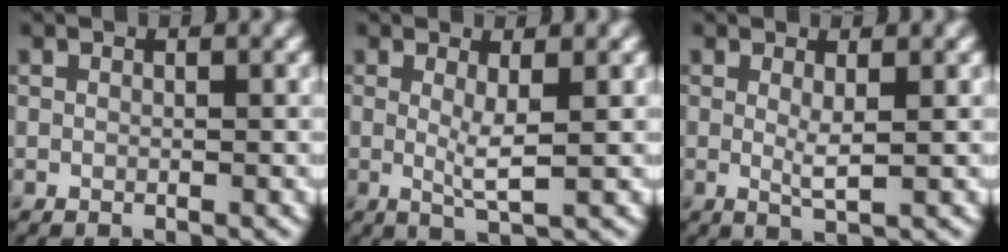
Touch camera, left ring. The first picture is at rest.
{"total": 2.2, "force": [0.2, 0.2, 2.2], "torque": [-0.046, -0.013, 0.007]}
{"total": 1.4, "force": [0.2, 0.1, 1.4], "torque": [-0.032, -0.009, 0.006]}